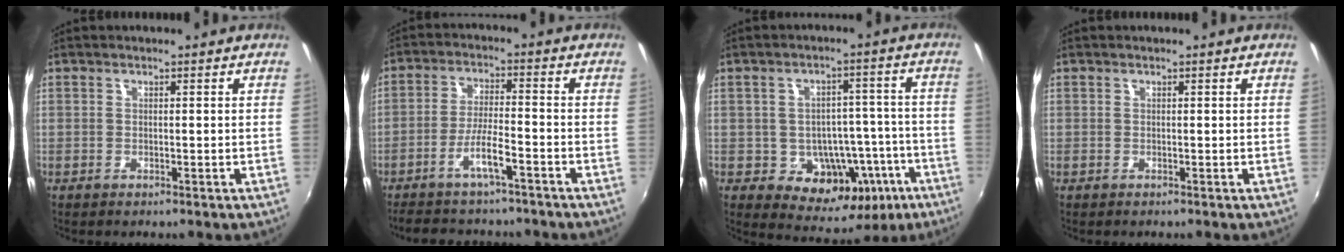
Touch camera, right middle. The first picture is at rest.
{"total": 10.1, "force": [-8.1, 1.9, 5.7], "torque": [-0.120, -0.004, -0.132]}
{"total": 13.6, "force": [-5.3, 10.4, 7.0], "torque": [-0.113, 0.024, -0.043]}
{"total": 0.0}